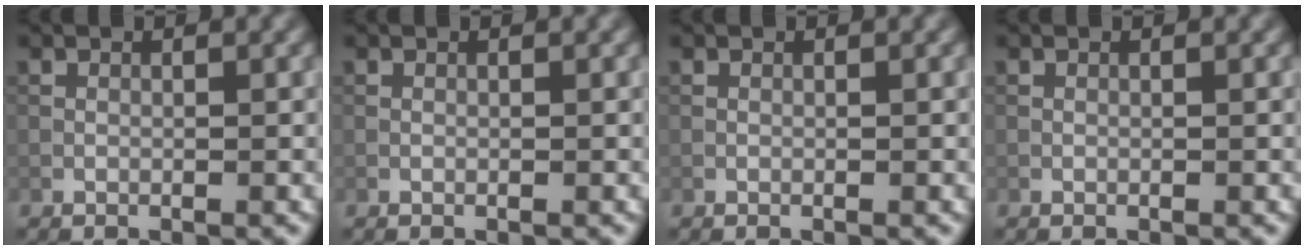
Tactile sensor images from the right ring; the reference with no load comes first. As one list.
[{"total": 0.0}, {"total": 0.0}, {"total": 0.0}]